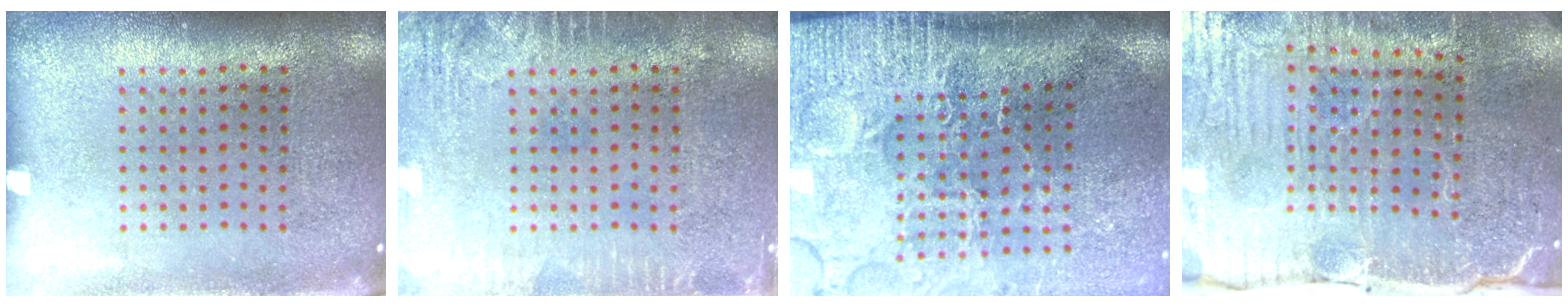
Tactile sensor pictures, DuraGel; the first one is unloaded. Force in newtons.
{"total": 2.7, "press": 2.7, "slide": 0.4}
{"total": 4.9, "press": 4.0, "slide": 2.9}
{"total": 4.0, "press": 3.9, "slide": 1.0}